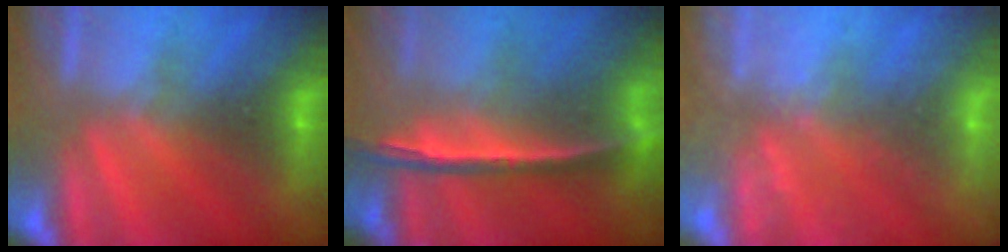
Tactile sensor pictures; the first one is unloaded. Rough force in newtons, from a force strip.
{"total": 1.4}
{"total": 9.0}